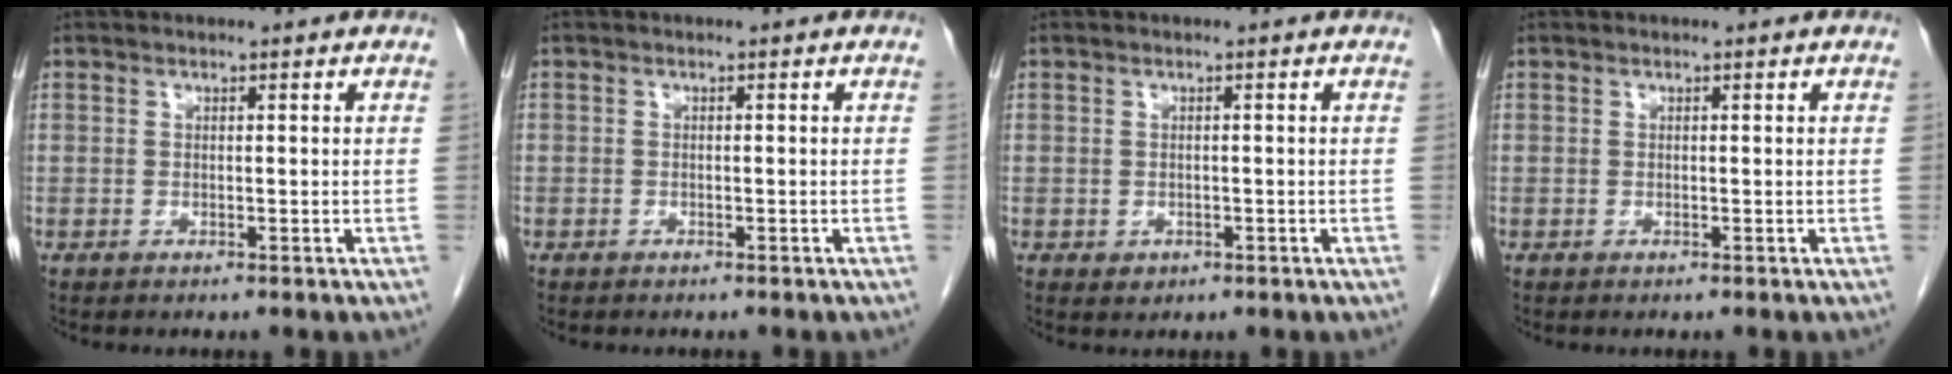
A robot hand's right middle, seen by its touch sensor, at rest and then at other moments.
{"total": 0.7, "force": [-0.5, 0.5, 0.0], "torque": [-0.003, 0.005, -0.011]}
{"total": 1.3, "force": [-0.5, 1.1, 0.5], "torque": [-0.009, 0.002, 0.000]}
{"total": 0.0}